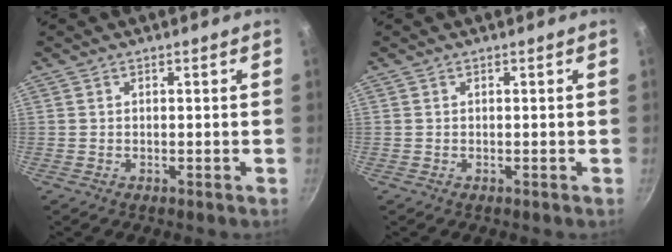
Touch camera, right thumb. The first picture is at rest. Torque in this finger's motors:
{"motor_torque": [-0.03, -0.12, 0.32, -0.12, -0.02]}